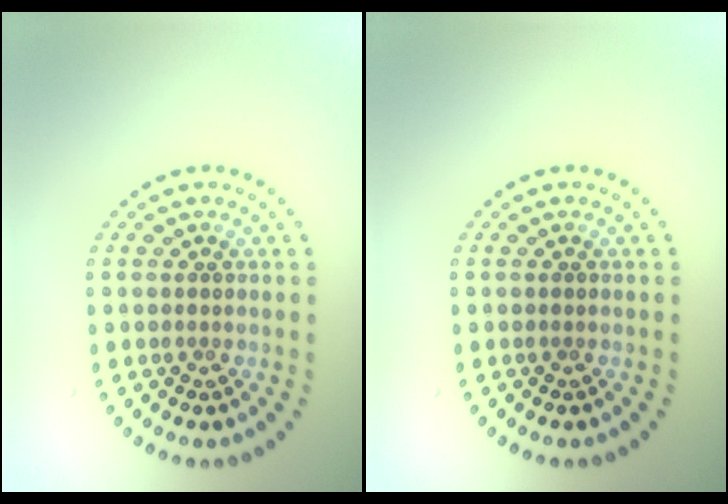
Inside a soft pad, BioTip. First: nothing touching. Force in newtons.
{"total": 0.0}